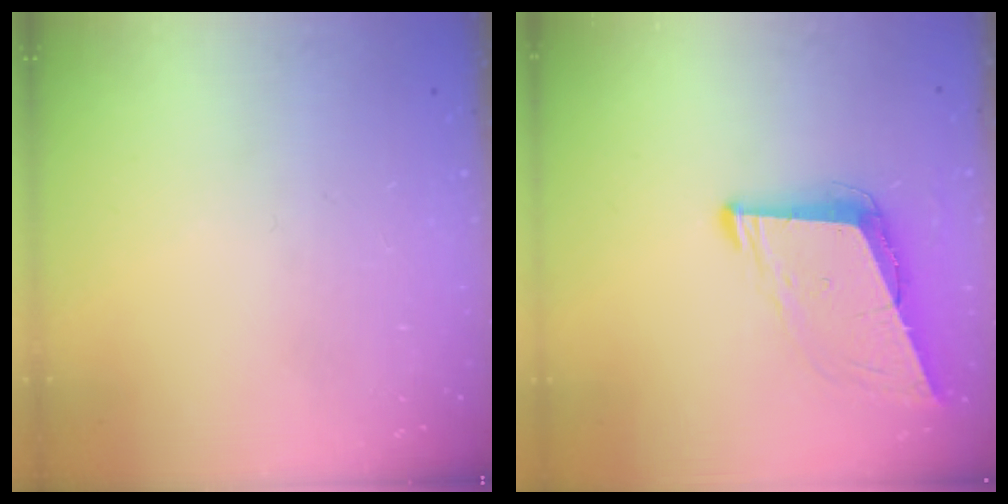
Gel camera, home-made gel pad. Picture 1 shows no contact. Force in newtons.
{"total": 9.0, "press": 8.1, "slide": 3.8}